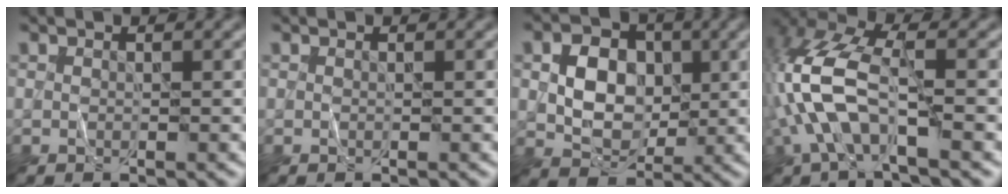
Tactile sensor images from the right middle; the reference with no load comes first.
{"total": 0.0}
{"total": 5.1, "force": [0.3, 3.9, 3.3], "torque": [-0.054, 0.001, 0.004]}
{"total": 9.2, "force": [-2.1, 3.9, 8.1], "torque": [-0.192, 0.014, -0.051]}